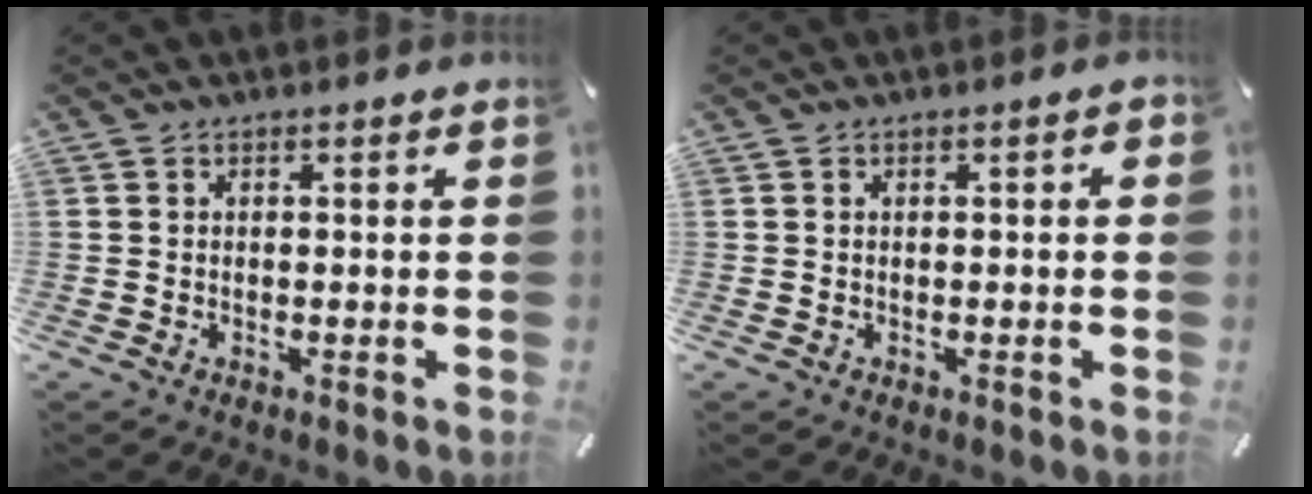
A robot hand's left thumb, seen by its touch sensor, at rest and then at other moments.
{"total": 1.1, "force": [-0.2, 0.5, 0.9], "torque": [-0.017, 0.001, -0.005]}